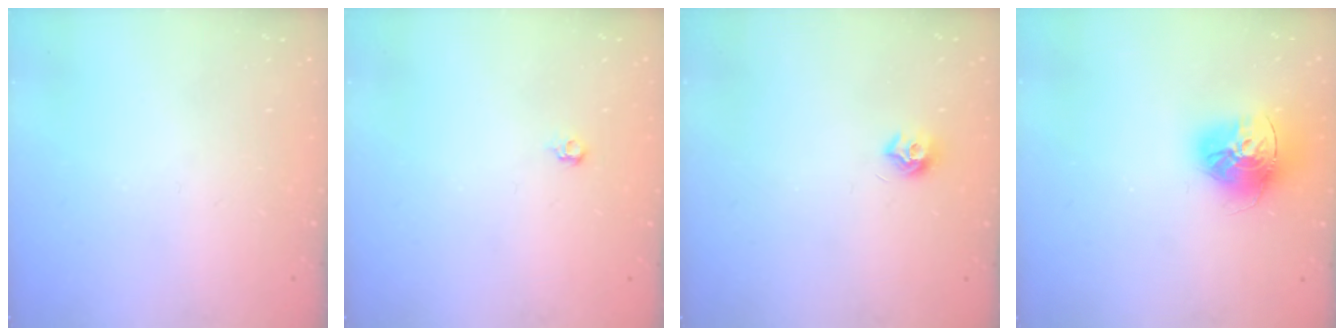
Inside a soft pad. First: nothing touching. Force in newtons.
{"total": 3.9, "press": 3.8, "slide": 0.8}
{"total": 7.9, "press": 7.9, "slide": 0.6}
{"total": 15.9, "press": 15.9, "slide": 1.5}